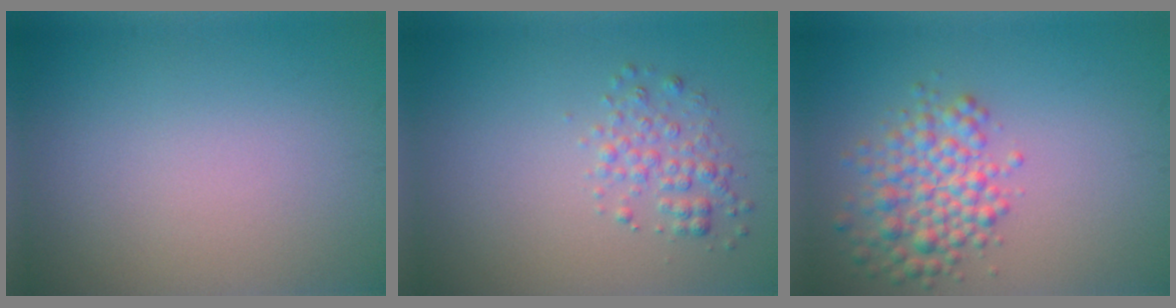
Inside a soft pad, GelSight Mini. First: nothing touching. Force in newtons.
{"total": 2.0, "press": 2.0, "slide": 0.1}
{"total": 4.5, "press": 4.5, "slide": 0.2}